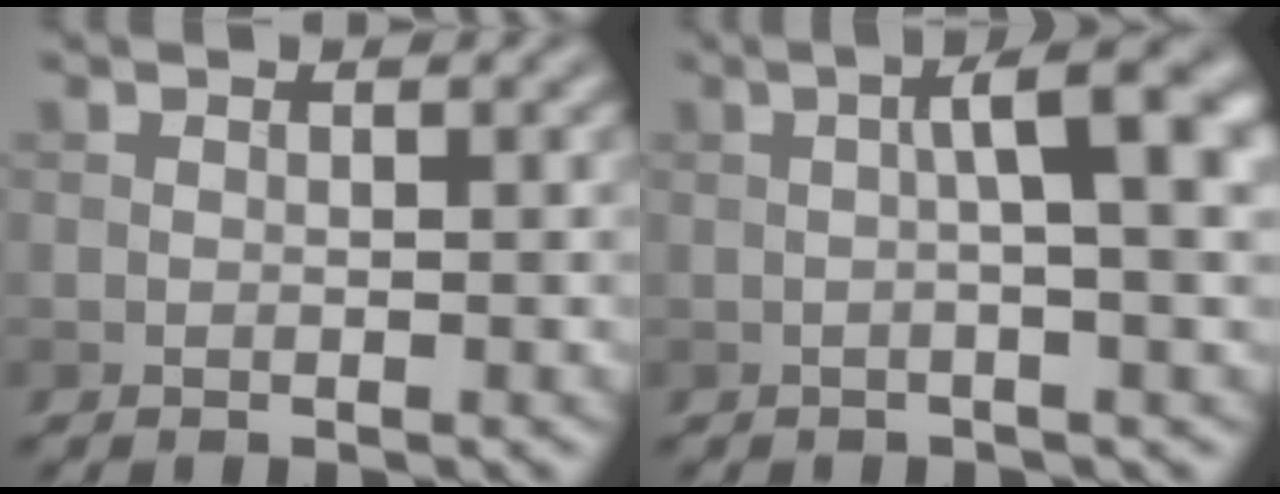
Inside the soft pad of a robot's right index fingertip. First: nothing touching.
{"total": 7.1, "force": [0.8, 1.7, 6.8], "torque": [-0.086, 0.015, 0.008]}